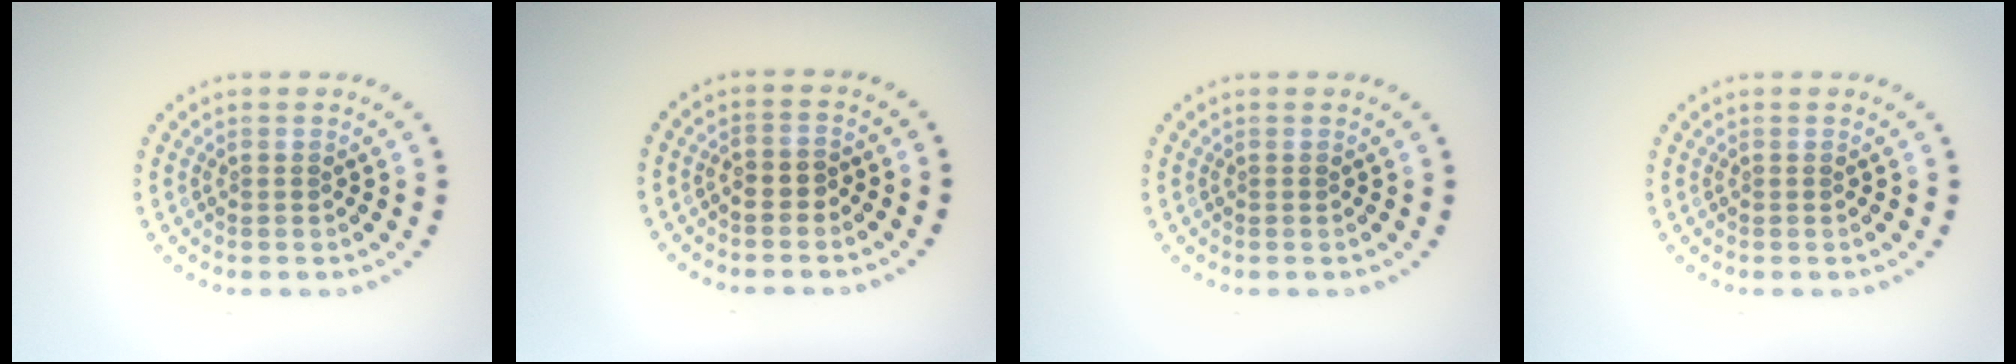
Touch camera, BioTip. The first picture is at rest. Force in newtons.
{"total": 1.1, "press": 1.0, "slide": 0.5}
{"total": 0.0}
{"total": 0.0}